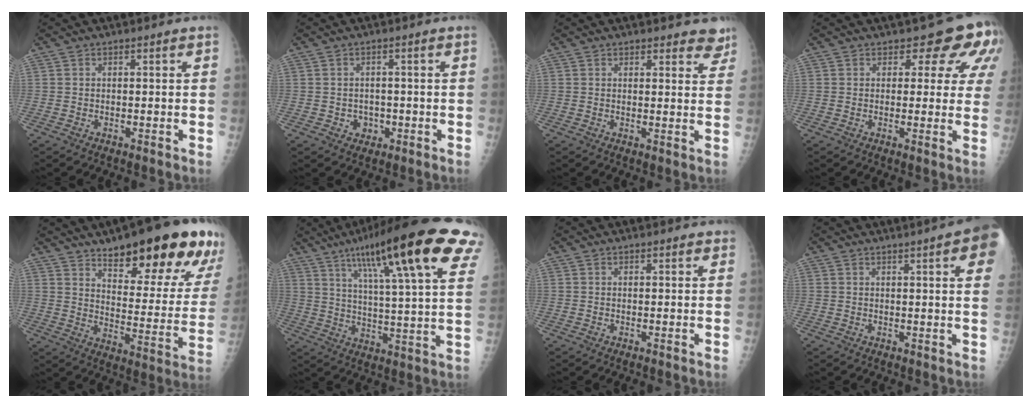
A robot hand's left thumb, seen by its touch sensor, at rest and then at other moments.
{"total": 2.8, "force": [-0.8, 2.5, 0.9], "torque": [0.003, 0.006, -0.008]}
{"total": 5.4, "force": [4.7, 2.2, 1.4], "torque": [0.023, -0.024, 0.043]}
{"total": 8.1, "force": [5.0, 4.4, 4.6], "torque": [-0.013, -0.025, 0.041]}
{"total": 25.0, "force": [16.3, 7.0, 17.6], "torque": [-0.197, -0.071, 0.228]}
{"total": 27.7, "force": [15.1, 4.8, 22.7], "torque": [-0.326, -0.018, 0.217]}
{"total": 1.1, "force": [0.8, 0.6, 0.5], "torque": [0.001, -0.003, 0.007]}
{"total": 10.6, "force": [4.8, 1.5, 9.3], "torque": [-0.097, -0.004, 0.047]}